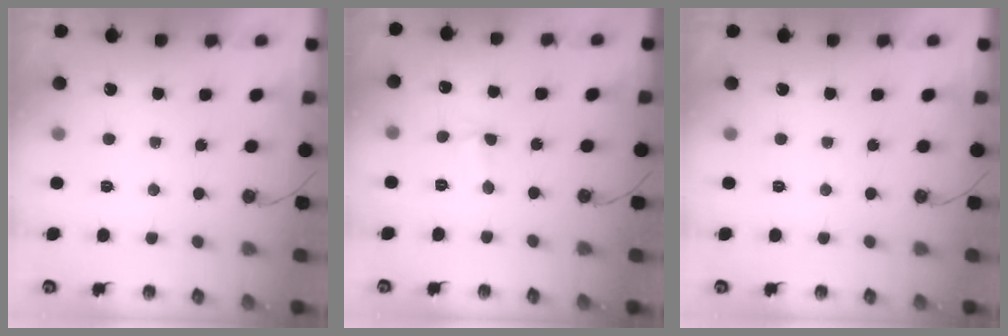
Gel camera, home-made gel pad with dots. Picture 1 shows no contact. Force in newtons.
{"total": 2.6, "press": 2.5, "slide": 0.5}
{"total": 0.0}